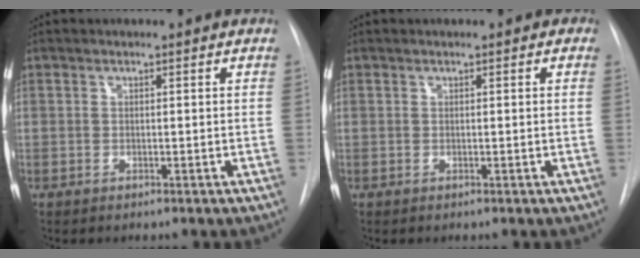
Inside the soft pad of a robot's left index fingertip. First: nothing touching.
{"total": 0.6, "force": [-0.2, 0.5, 0.4], "torque": [-0.003, 0.002, -0.006]}